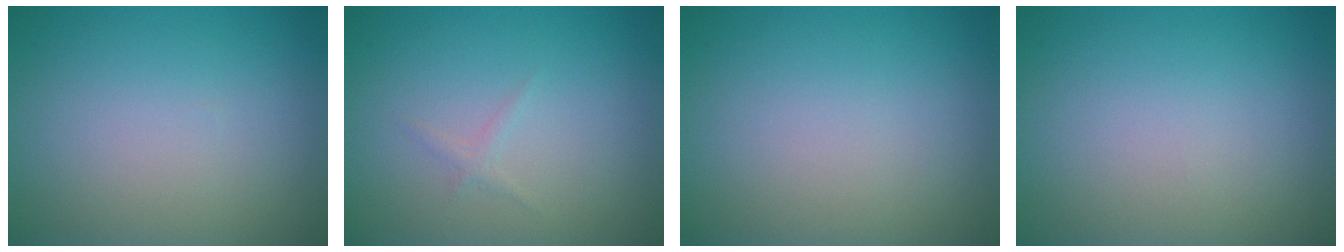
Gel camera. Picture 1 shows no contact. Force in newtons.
{"total": 0.7, "press": 0.7, "slide": 0.1}
{"total": 0.0}
{"total": 0.0}